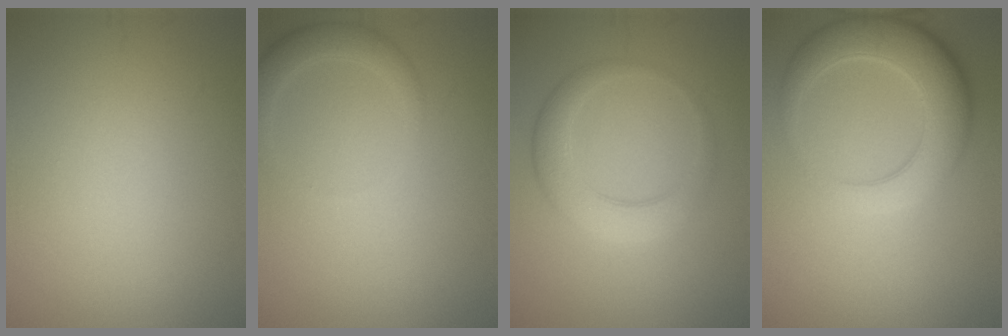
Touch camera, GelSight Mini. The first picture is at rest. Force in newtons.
{"total": 2.2, "press": 2.2, "slide": 0.2}
{"total": 4.1, "press": 4.0, "slide": 0.3}
{"total": 6.6, "press": 6.6, "slide": 0.3}